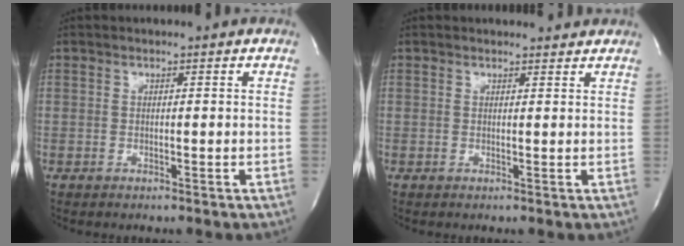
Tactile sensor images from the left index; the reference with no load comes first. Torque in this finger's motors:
{"motor_torque": [0.80, -0.97, 0.18, 0.01]}